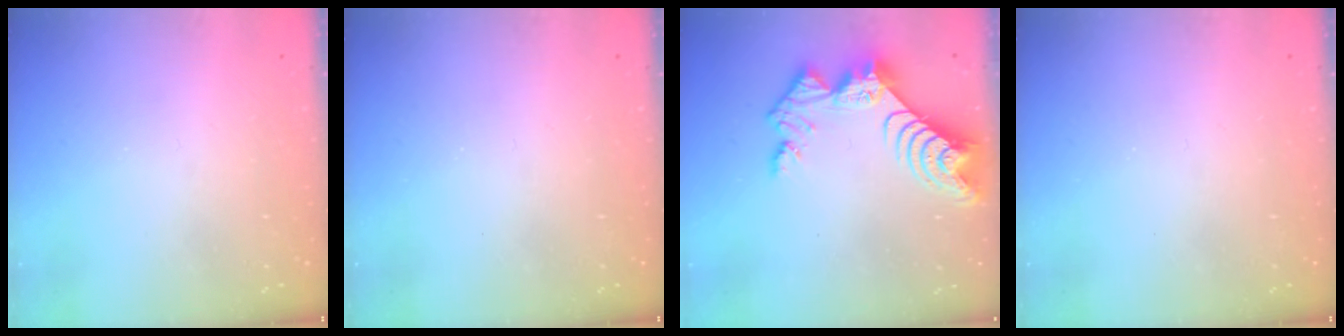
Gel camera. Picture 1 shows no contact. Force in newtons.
{"total": 0.0}
{"total": 12.5, "press": 12.5, "slide": 1.2}
{"total": 0.0}